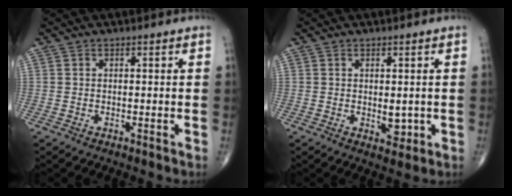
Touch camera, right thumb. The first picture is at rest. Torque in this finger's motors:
{"motor_torque": [1.99, 3.02, 0.14, -0.25, 0.26]}